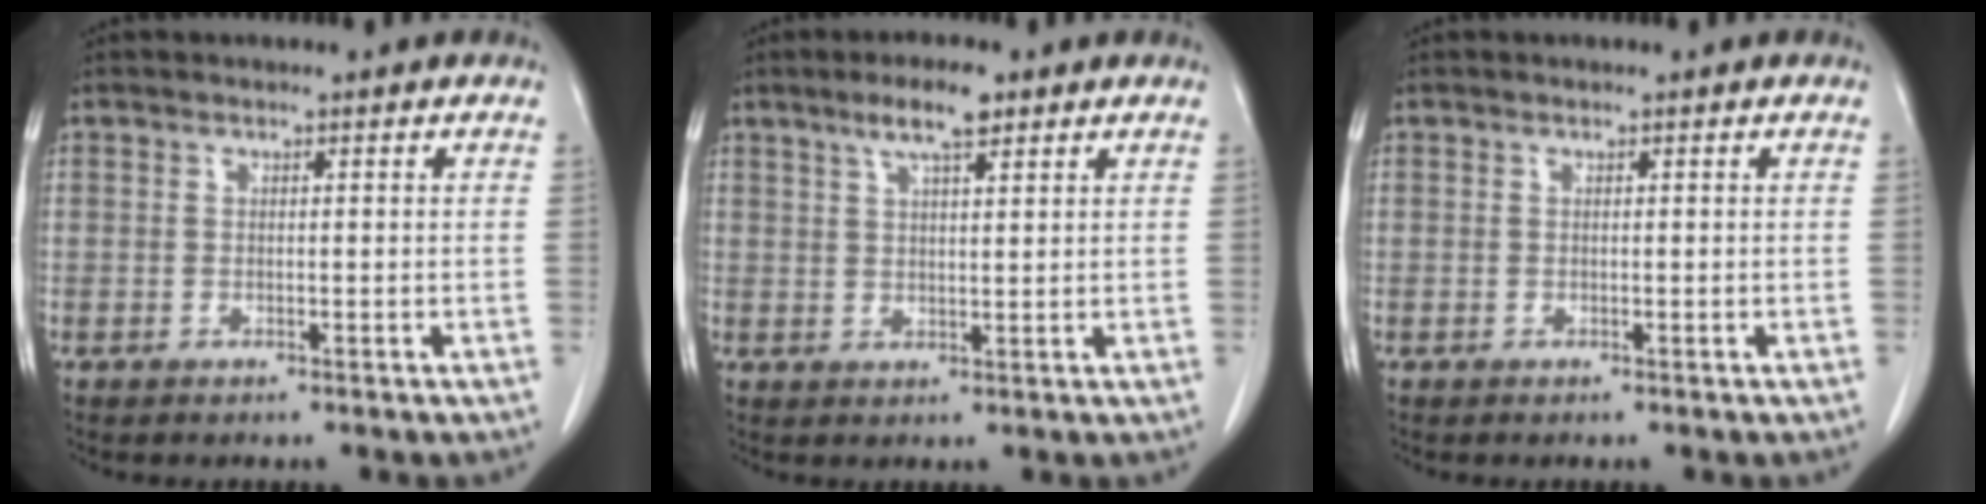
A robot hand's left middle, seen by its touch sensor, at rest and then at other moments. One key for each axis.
{"total": 5.2, "fx": 3.4, "fy": 0.9, "fz": 3.9, "tx": -0.073, "ty": 0.008, "tz": 0.058}
{"total": 0.0}